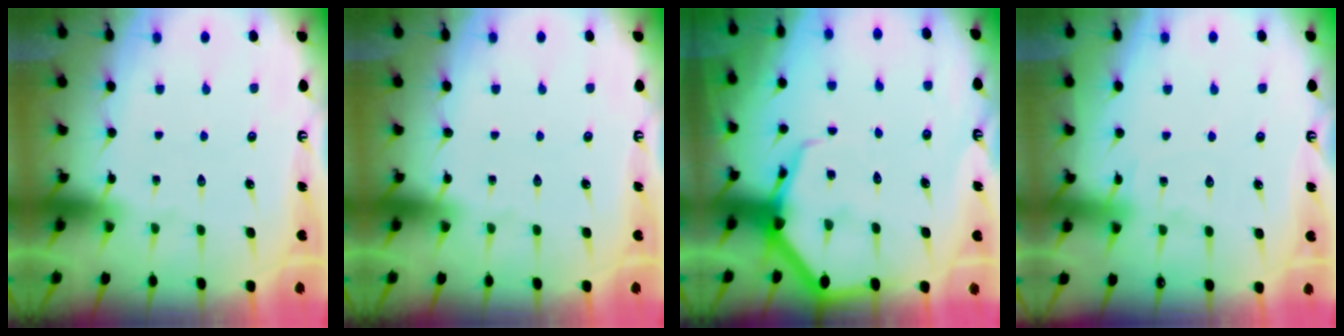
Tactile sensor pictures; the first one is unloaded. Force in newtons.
{"total": 0.0}
{"total": 6.6, "press": 6.5, "slide": 0.7}
{"total": 7.9, "press": 7.9, "slide": 0.9}